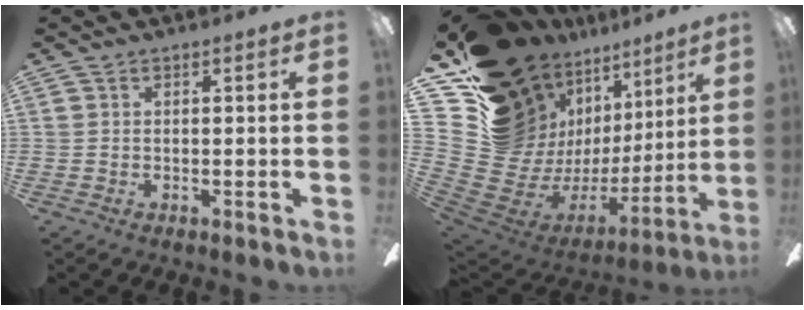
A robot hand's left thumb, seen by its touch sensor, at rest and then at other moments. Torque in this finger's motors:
{"motor_torque": [3.27, 1.73, 1.55, -1.22, 0.39]}